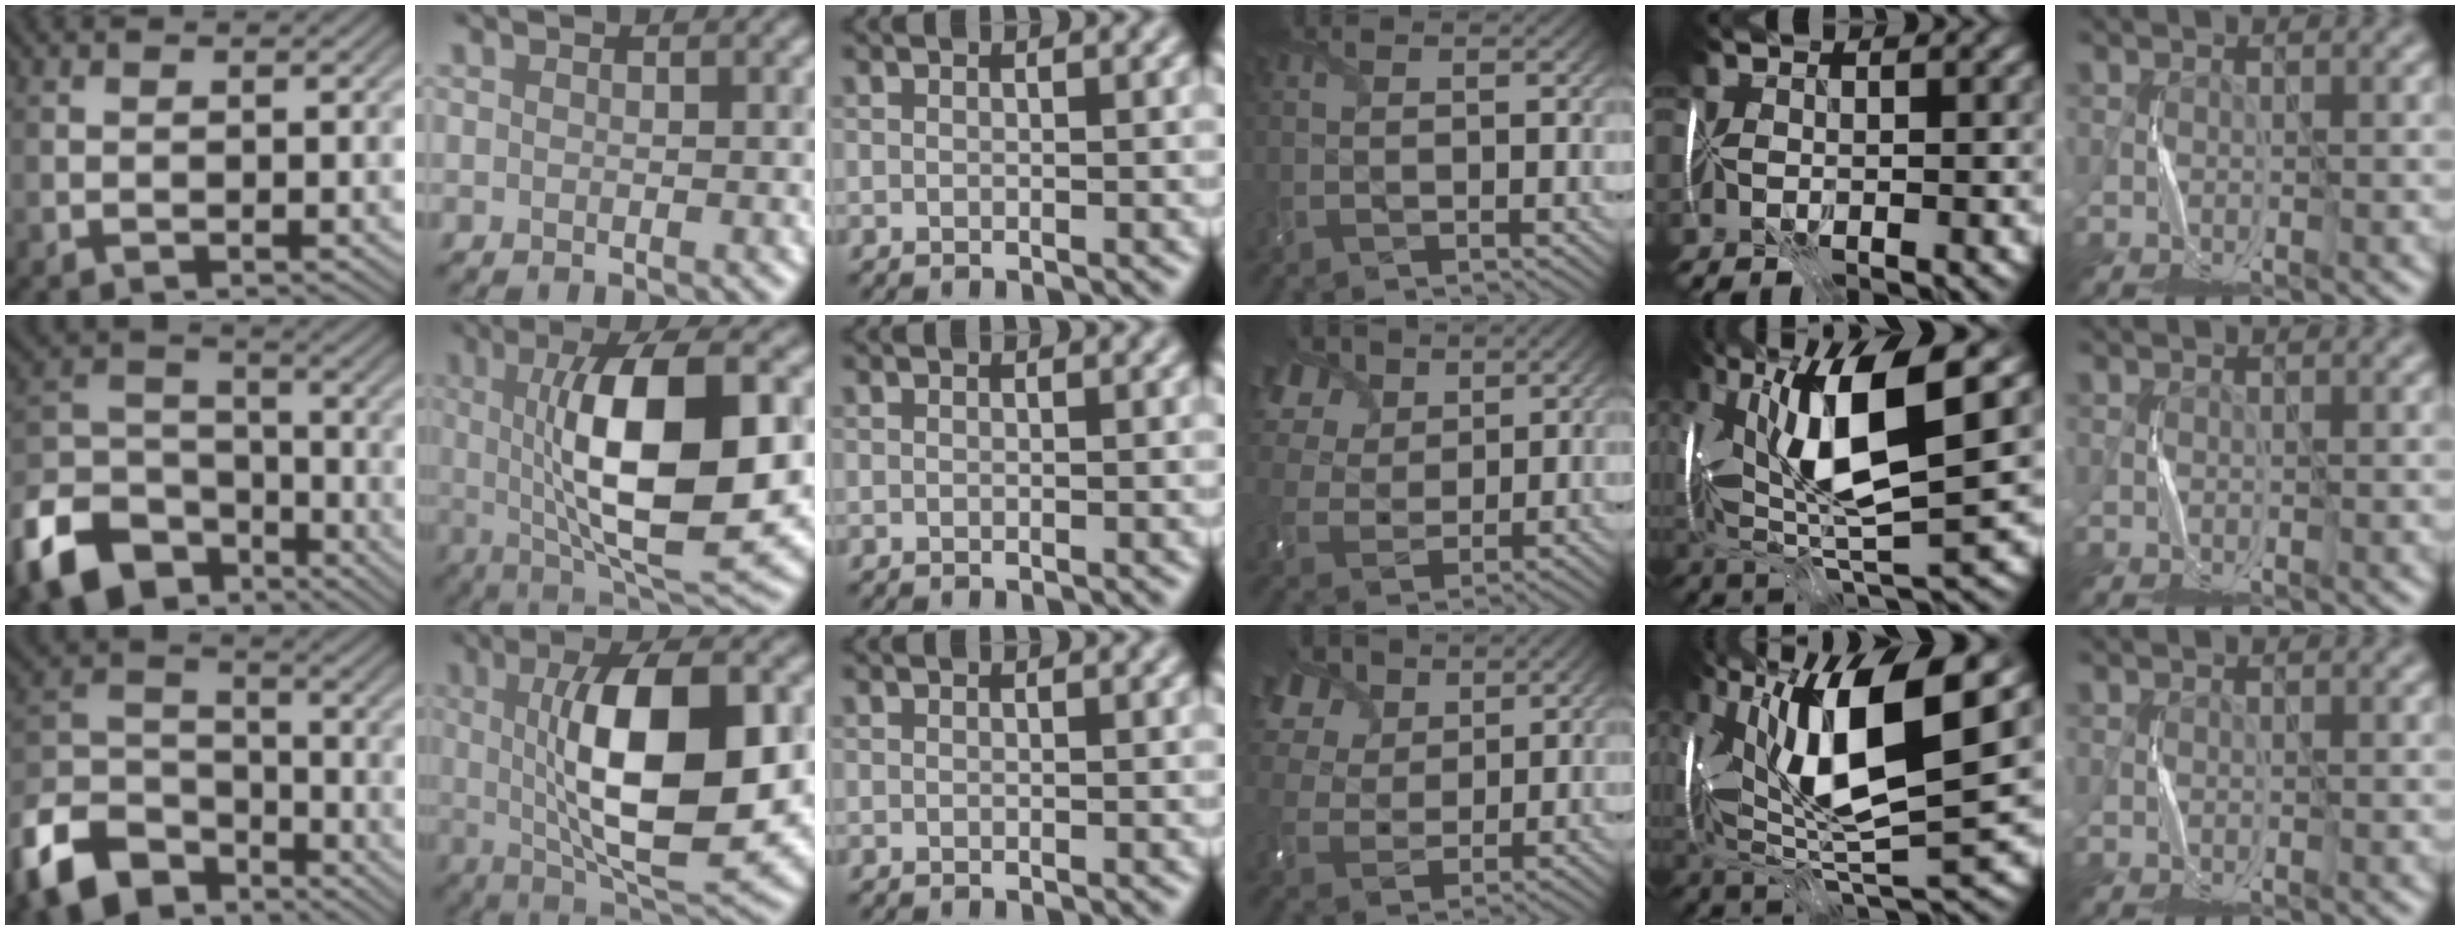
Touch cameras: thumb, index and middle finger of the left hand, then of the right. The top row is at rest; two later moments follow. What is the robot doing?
{"motion": "fold", "object": "plastic wrap"}